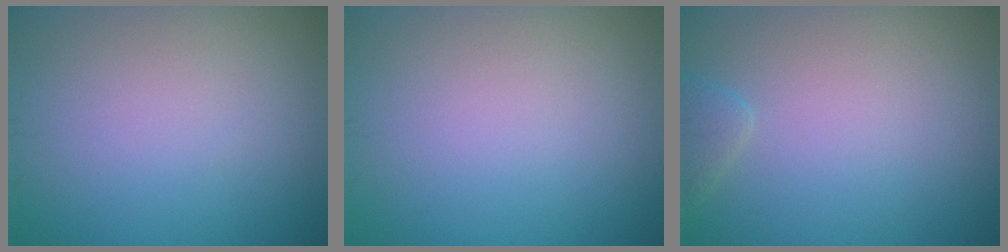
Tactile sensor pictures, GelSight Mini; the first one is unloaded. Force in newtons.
{"total": 0.0}
{"total": 1.3, "press": 1.3, "slide": 0.1}